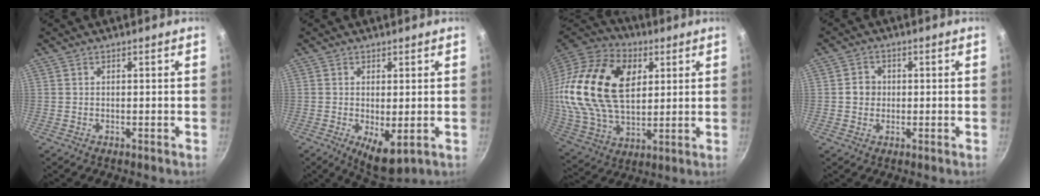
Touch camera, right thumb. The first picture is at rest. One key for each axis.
{"total": 6.4, "fx": -0.9, "fy": 2.6, "fz": 5.8, "tx": -0.079, "ty": -0.013, "tz": -0.003}
{"total": 26.8, "fx": 6.9, "fy": 17.2, "fz": 19.3, "tx": -0.358, "ty": -0.001, "tz": 0.120}
{"total": 3.3, "fx": 0.0, "fy": 3.1, "fz": 1.3, "tx": -0.002, "ty": 0.006, "tz": -0.005}